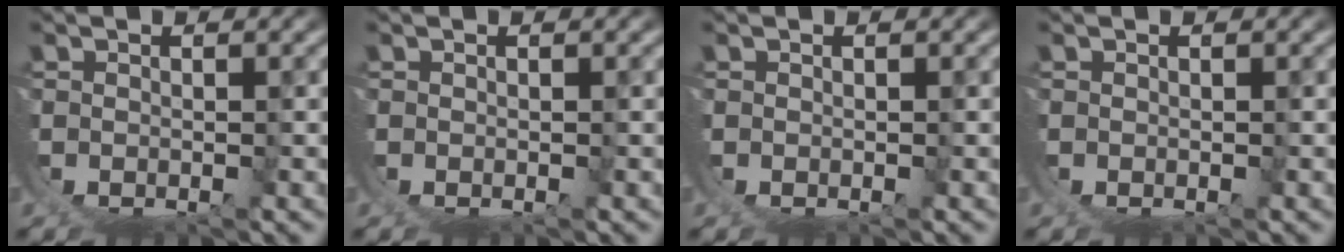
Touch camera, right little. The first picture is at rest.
{"total": 0.0}
{"total": 0.0}
{"total": 0.0}